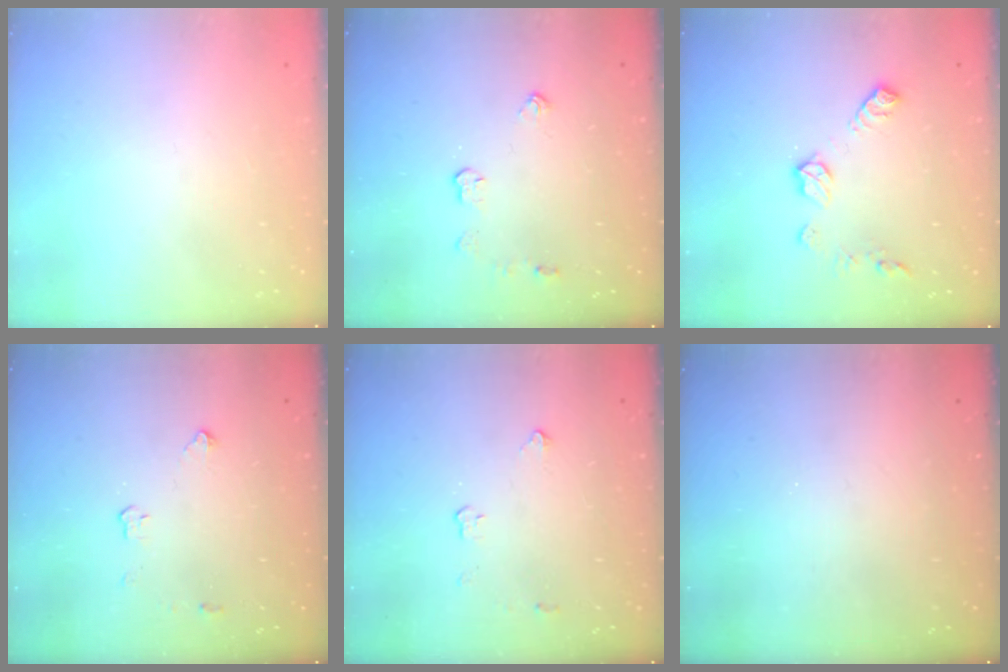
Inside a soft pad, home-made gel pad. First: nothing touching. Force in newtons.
{"total": 3.7, "press": 3.7, "slide": 0.5}
{"total": 9.2, "press": 9.2, "slide": 0.3}
{"total": 2.9, "press": 2.9, "slide": 0.5}
{"total": 2.8, "press": 2.8, "slide": 0.5}
{"total": 0.0}